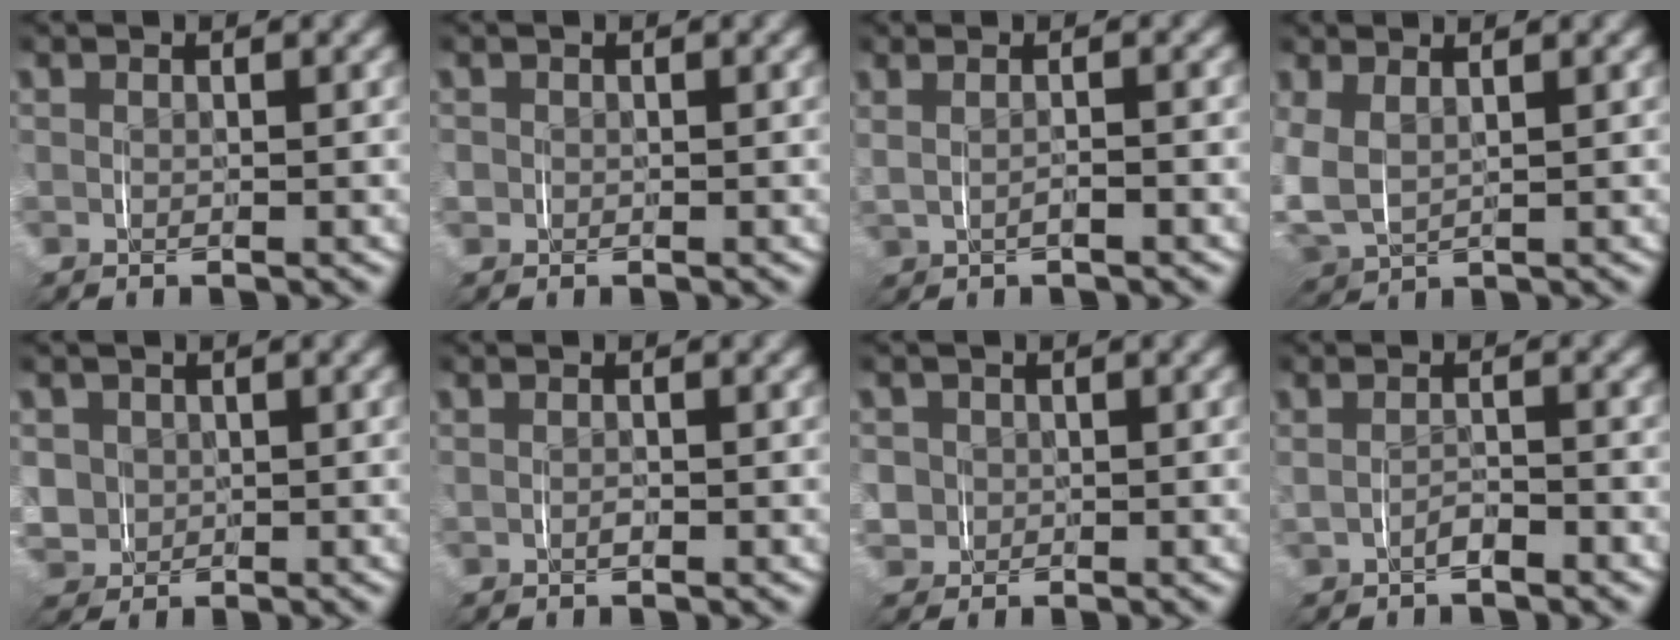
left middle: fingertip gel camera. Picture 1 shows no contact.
{"total": 1.1, "force": [-0.1, 1.1, 0.2], "torque": [-0.010, 0.000, -0.003]}
{"total": 2.3, "force": [0.4, 1.4, 1.9], "torque": [-0.042, 0.007, 0.006]}
{"total": 6.3, "force": [0.6, 5.4, 3.2], "torque": [-0.128, -0.023, 0.017]}
{"total": 4.9, "force": [0.0, 4.6, 1.8], "torque": [-0.064, -0.023, 0.010]}
{"total": 0.8, "force": [0.0, 0.5, 0.6], "torque": [-0.014, -0.001, 0.001]}
{"total": 3.3, "force": [-0.2, 3.2, 1.0], "torque": [-0.037, -0.010, 0.000]}
{"total": 1.9, "force": [-0.7, 1.2, 1.2], "torque": [-0.028, 0.004, -0.016]}